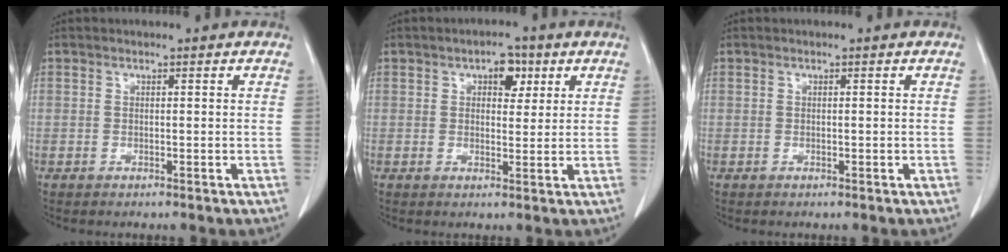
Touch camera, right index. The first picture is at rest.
{"total": 4.0, "force": [1.9, 2.2, 2.8], "torque": [-0.037, 0.010, 0.026]}
{"total": 0.0}